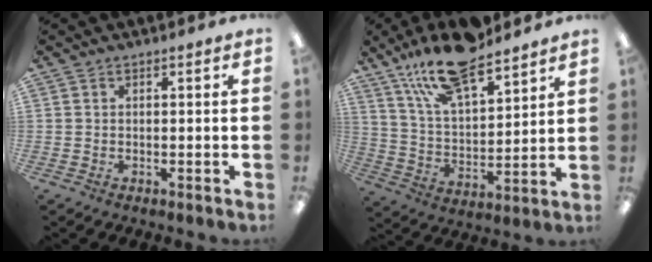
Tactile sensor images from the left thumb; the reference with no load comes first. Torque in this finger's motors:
{"motor_torque": [0.22, 0.22, 1.39, -1.38, 0.30]}